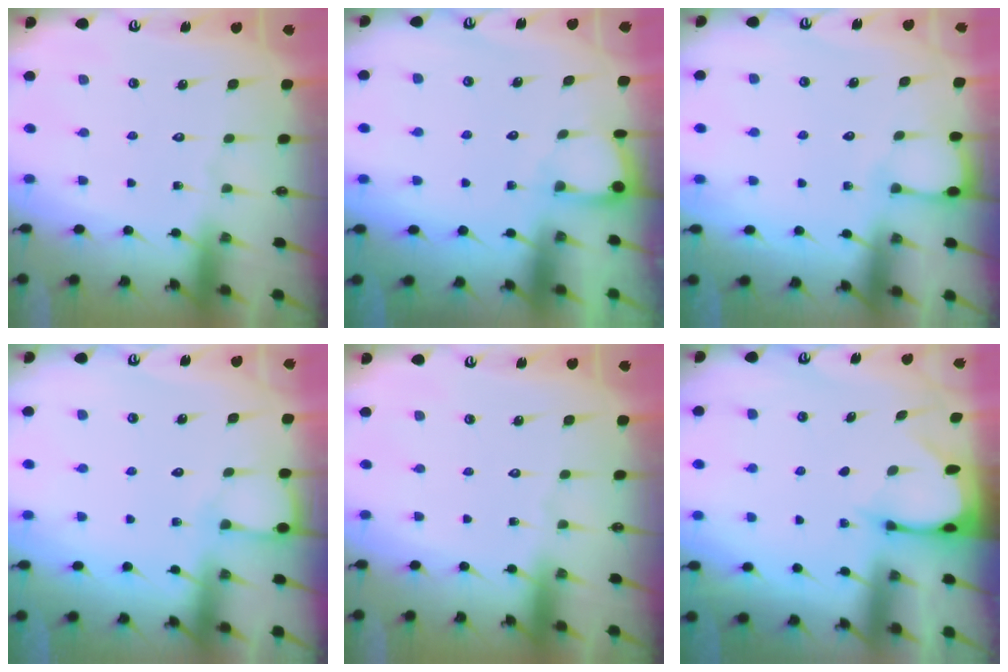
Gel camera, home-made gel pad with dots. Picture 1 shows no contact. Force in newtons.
{"total": 2.8, "press": 2.8, "slide": 0.1}
{"total": 2.5, "press": 2.5, "slide": 0.2}
{"total": 3.5, "press": 3.5, "slide": 0.5}
{"total": 0.0}
{"total": 2.5, "press": 2.5, "slide": 0.3}